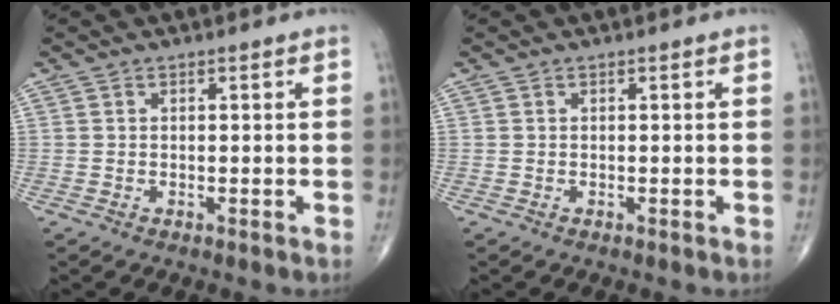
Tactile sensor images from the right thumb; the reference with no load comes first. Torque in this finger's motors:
{"motor_torque": [0.00, 0.01, 0.00, 0.00, 0.01]}